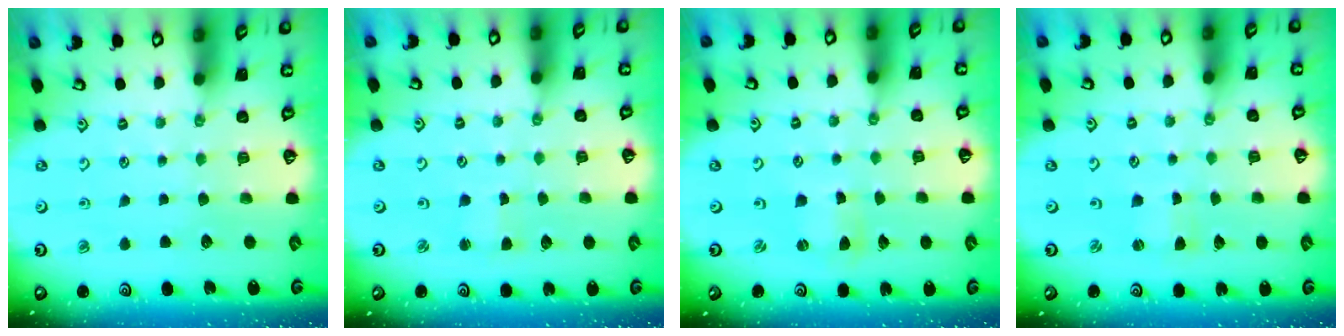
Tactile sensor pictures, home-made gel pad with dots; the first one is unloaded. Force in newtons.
{"total": 1.5, "press": 1.5, "slide": 0.2}
{"total": 1.6, "press": 1.6, "slide": 0.3}
{"total": 1.3, "press": 1.2, "slide": 0.3}